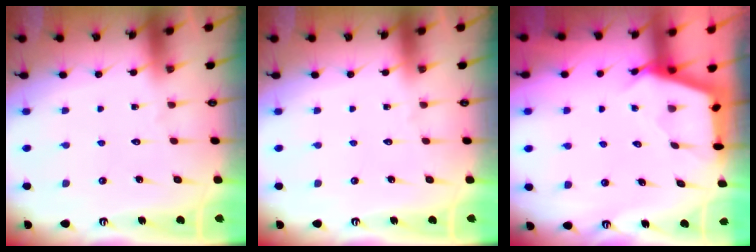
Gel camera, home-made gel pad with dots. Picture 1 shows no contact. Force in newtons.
{"total": 0.0}
{"total": 3.2, "press": 3.2, "slide": 0.3}